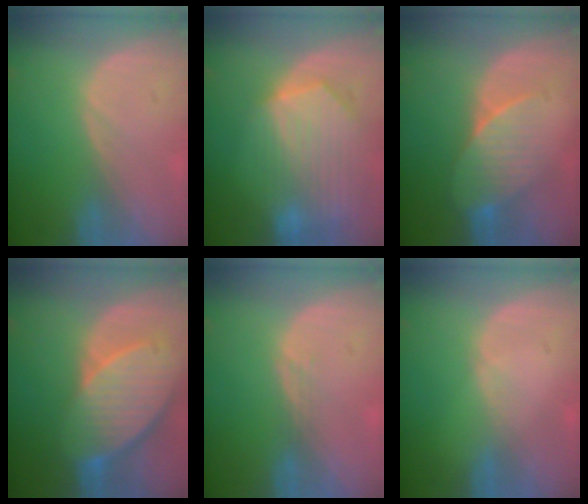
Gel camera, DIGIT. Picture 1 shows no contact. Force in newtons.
{"total": 10.4, "press": 9.2, "slide": 4.9}
{"total": 7.2, "press": 6.6, "slide": 2.8}
{"total": 10.7, "press": 9.4, "slide": 5.1}
{"total": 1.1, "press": 0.9, "slide": 0.7}
{"total": 0.6, "press": 0.5, "slide": 0.2}